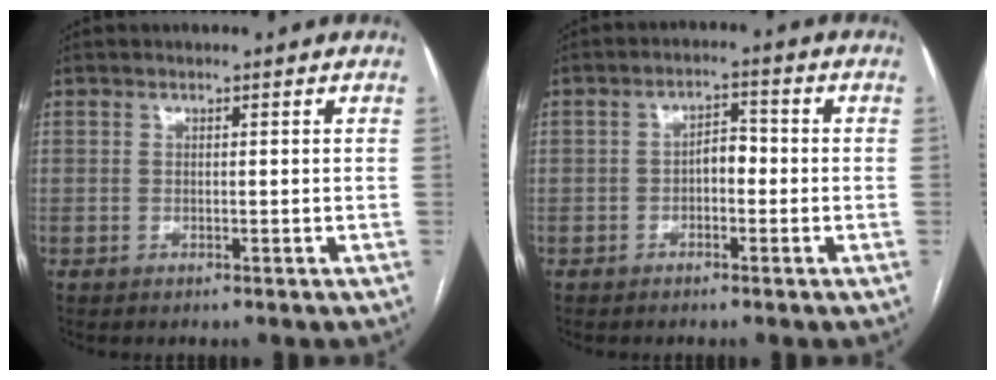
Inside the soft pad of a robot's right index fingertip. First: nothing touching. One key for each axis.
{"total": 3.3, "fx": -0.8, "fy": 1.8, "fz": 2.7, "tx": -0.040, "ty": 0.016, "tz": -0.016}